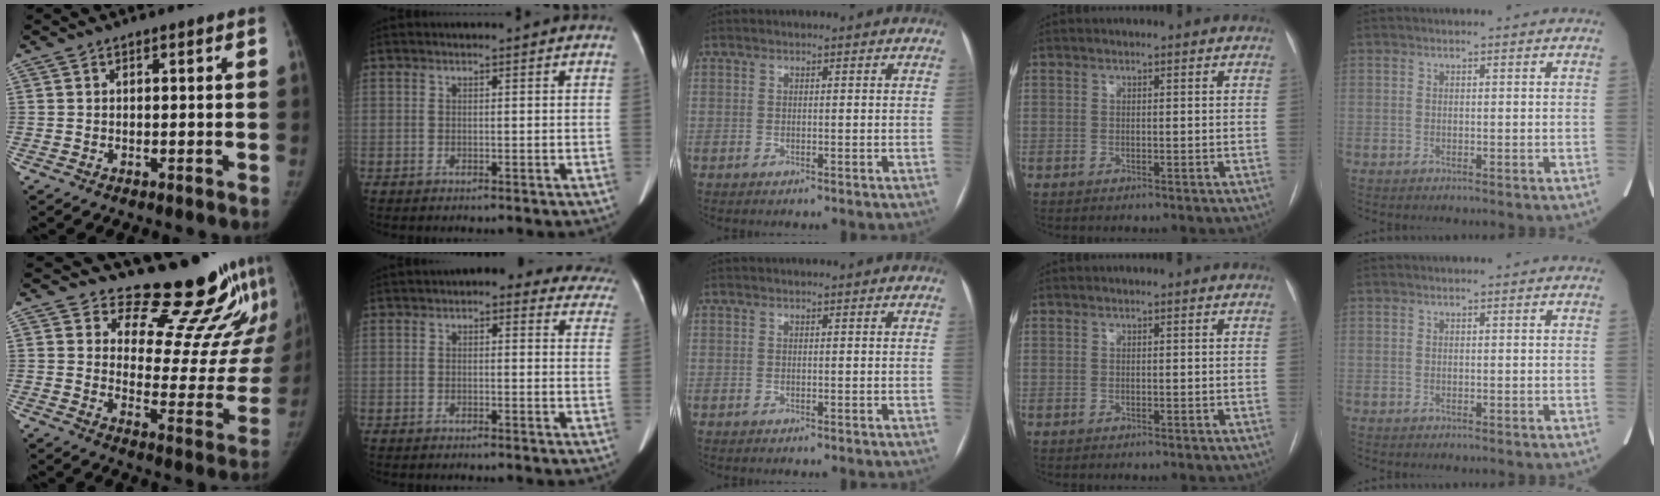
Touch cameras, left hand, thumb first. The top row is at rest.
{"thumb": {"total": 16.7, "force": [15.0, 5.2, 5.3], "torque": [-0.010, -0.150, 0.191]}, "index": {"total": 12.7, "force": [10.7, 4.7, 5.0], "torque": [-0.012, 0.014, 0.095]}}